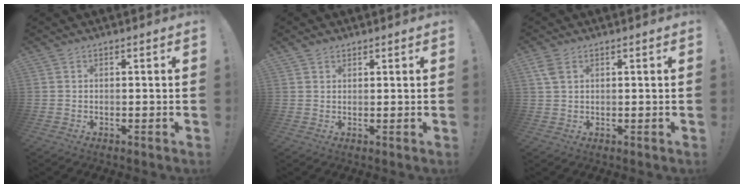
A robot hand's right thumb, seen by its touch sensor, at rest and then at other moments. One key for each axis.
{"total": 1.8, "fx": 1.5, "fy": 1.0, "fz": 0.4, "tx": -0.008, "ty": -0.006, "tz": 0.028}
{"total": 3.6, "fx": 1.8, "fy": 2.0, "fz": 2.4, "tx": -0.049, "ty": 0.002, "tz": 0.035}